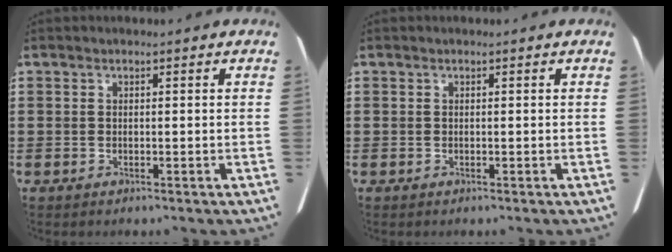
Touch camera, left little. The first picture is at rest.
{"total": 0.0}